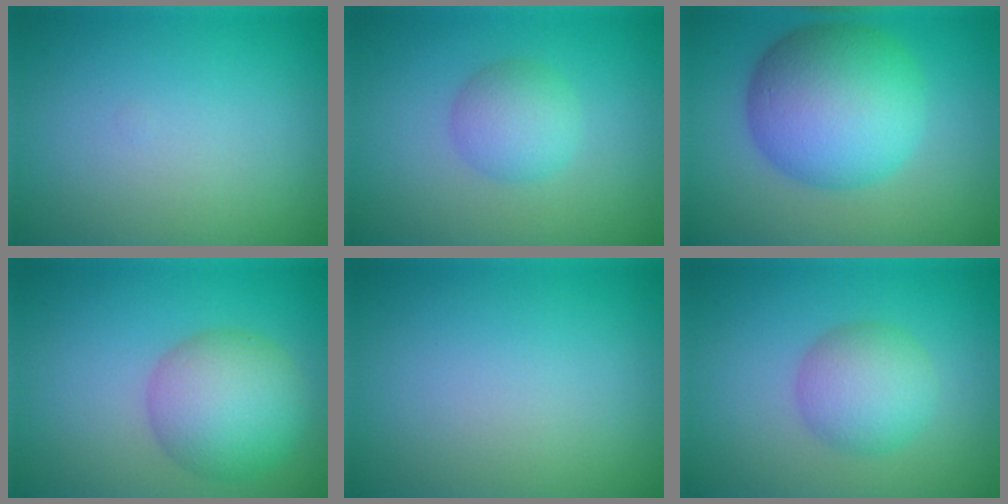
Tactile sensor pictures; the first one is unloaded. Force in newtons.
{"total": 3.0, "press": 3.0, "slide": 0.1}
{"total": 9.8, "press": 9.8, "slide": 0.1}
{"total": 6.3, "press": 6.3, "slide": 0.1}
{"total": 0.0}
{"total": 3.9, "press": 3.9, "slide": 0.2}